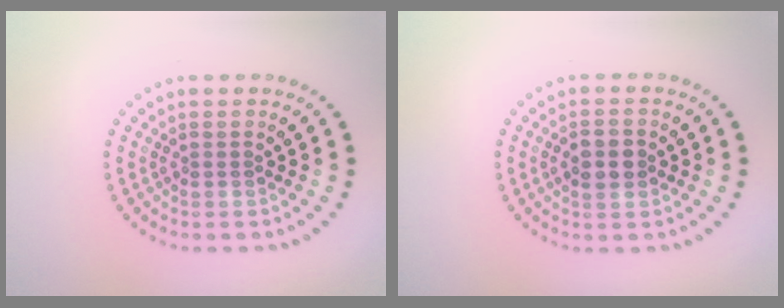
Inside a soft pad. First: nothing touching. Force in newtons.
{"total": 3.0, "press": 3.0, "slide": 0.1}